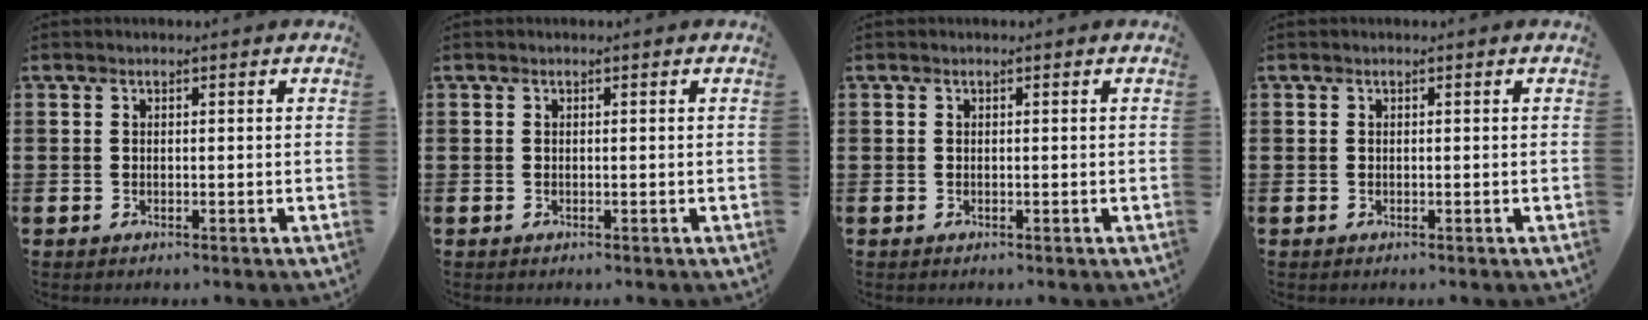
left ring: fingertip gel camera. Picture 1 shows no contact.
{"total": 0.0}
{"total": 0.0}
{"total": 0.0}